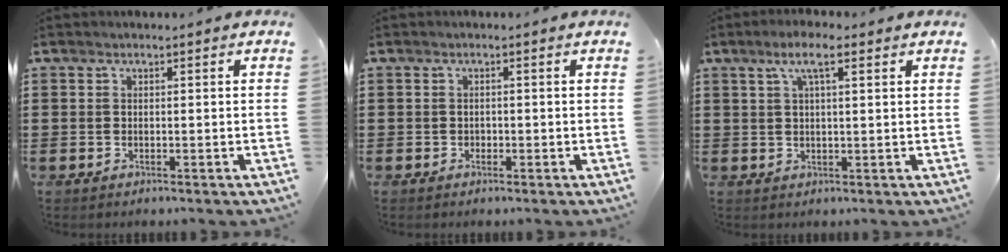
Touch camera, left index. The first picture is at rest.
{"total": 0.6, "force": [-0.1, 0.6, 0.1], "torque": [-0.004, 0.004, -0.003]}
{"total": 5.0, "force": [2.7, 1.1, 4.1], "torque": [-0.079, 0.004, 0.044]}